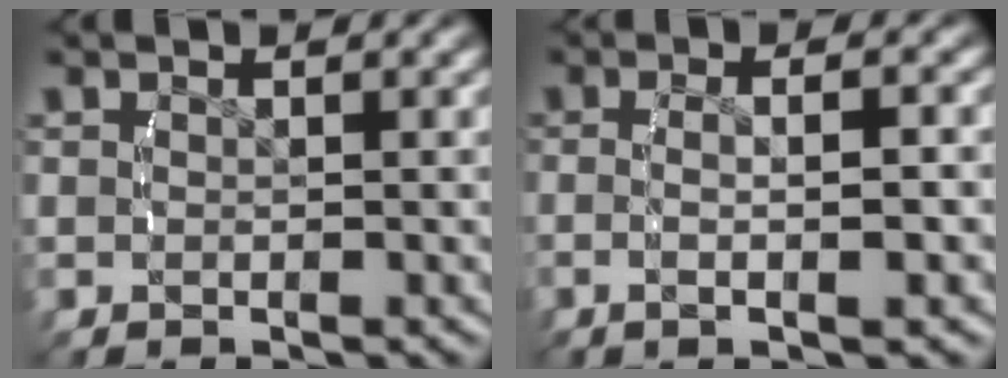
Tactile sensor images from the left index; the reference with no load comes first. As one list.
[{"total": 3.5, "force": [-0.7, 0.3, 3.4], "torque": [-0.068, 0.000, -0.010]}]